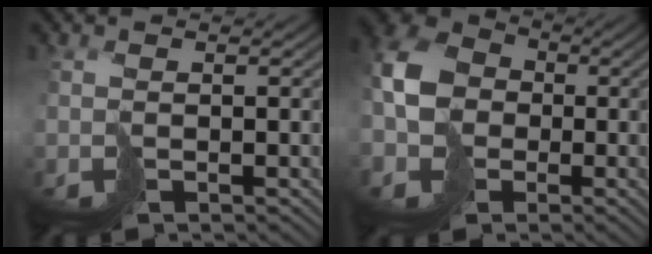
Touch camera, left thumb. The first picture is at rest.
{"total": 9.2, "force": [-1.9, 7.7, 4.7], "torque": [-0.137, -0.019, -0.040]}